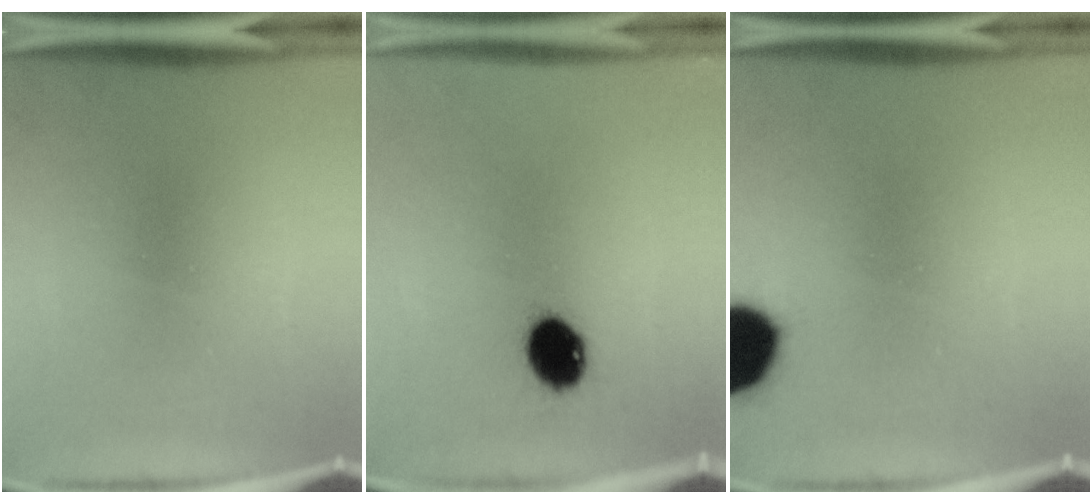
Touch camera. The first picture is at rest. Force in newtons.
{"total": 7.8}
{"total": 13.9}